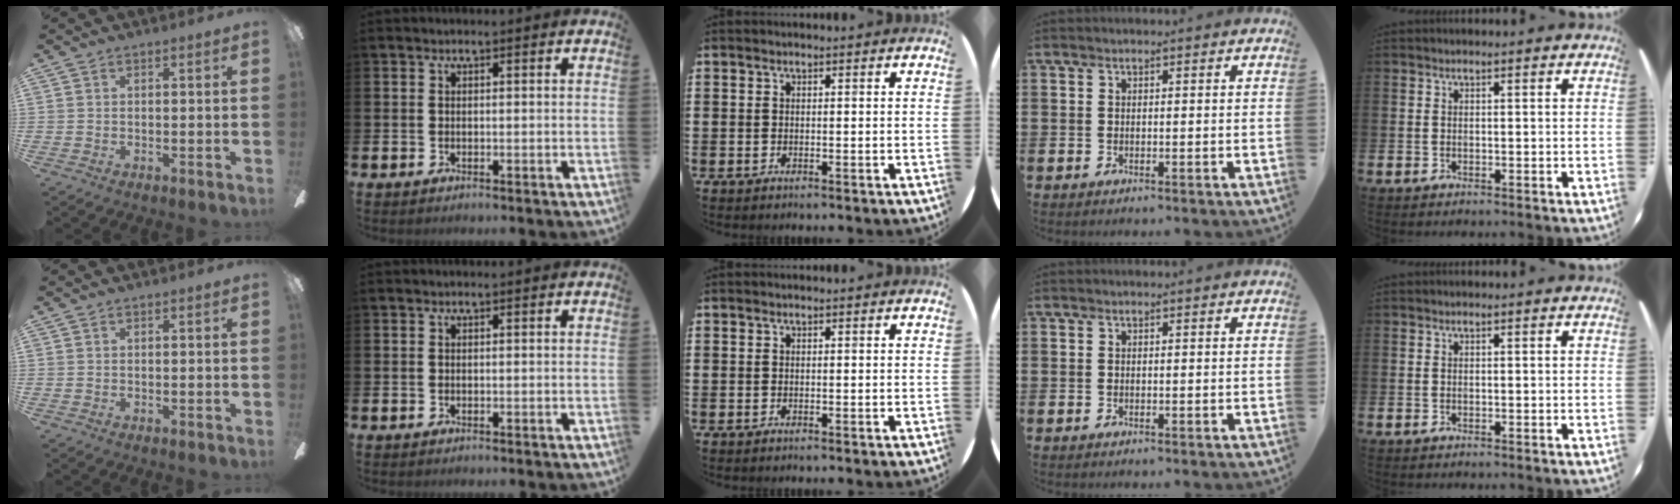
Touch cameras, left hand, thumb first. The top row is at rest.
{}